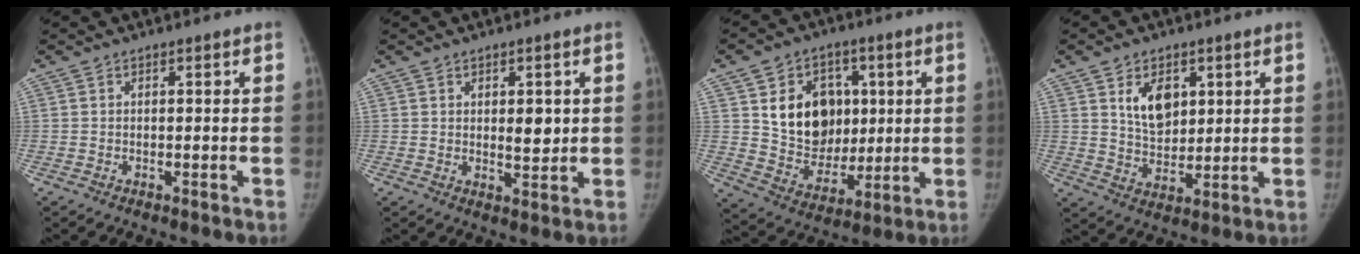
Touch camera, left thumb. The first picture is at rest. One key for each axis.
{"total": 4.6, "fx": 0.9, "fy": 2.3, "fz": 3.8, "tx": -0.041, "ty": -0.010, "tz": 0.018}
{"total": 15.5, "fx": 3.7, "fy": 12.3, "fz": 8.7, "tx": -0.089, "ty": -0.016, "tz": 0.078}
{"total": 8.3, "fx": 3.3, "fy": 5.4, "fz": 5.5, "tx": -0.063, "ty": -0.025, "tz": 0.064}